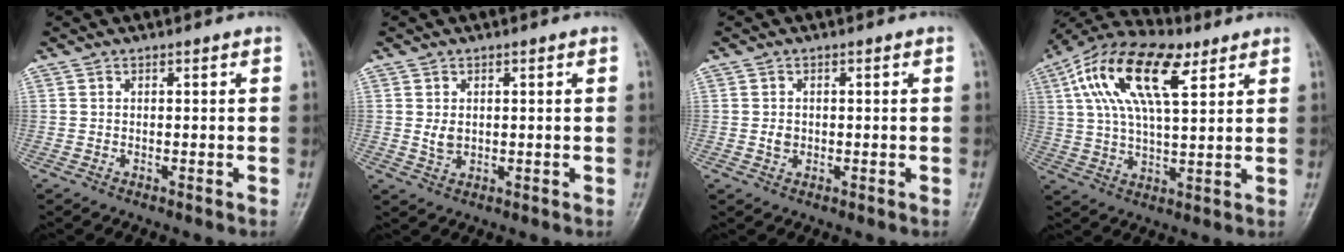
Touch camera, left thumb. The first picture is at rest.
{"total": 2.6, "force": [0.4, 1.9, 1.6], "torque": [-0.022, -0.006, 0.013]}
{"total": 1.8, "force": [-0.1, 1.6, 0.9], "torque": [-0.008, 0.003, 0.000]}
{"total": 18.5, "force": [7.7, 8.2, 14.7], "torque": [-0.265, 0.010, 0.133]}